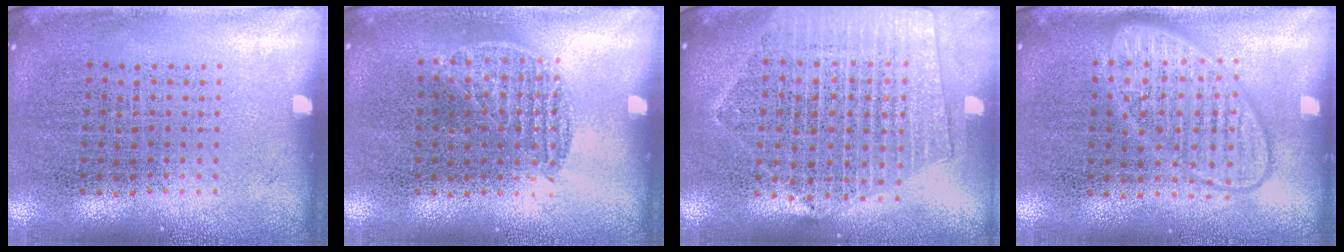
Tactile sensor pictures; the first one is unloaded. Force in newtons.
{"total": 0.8, "press": 0.7, "slide": 0.4}
{"total": 2.0, "press": 1.9, "slide": 0.9}
{"total": 2.9, "press": 2.8, "slide": 0.4}